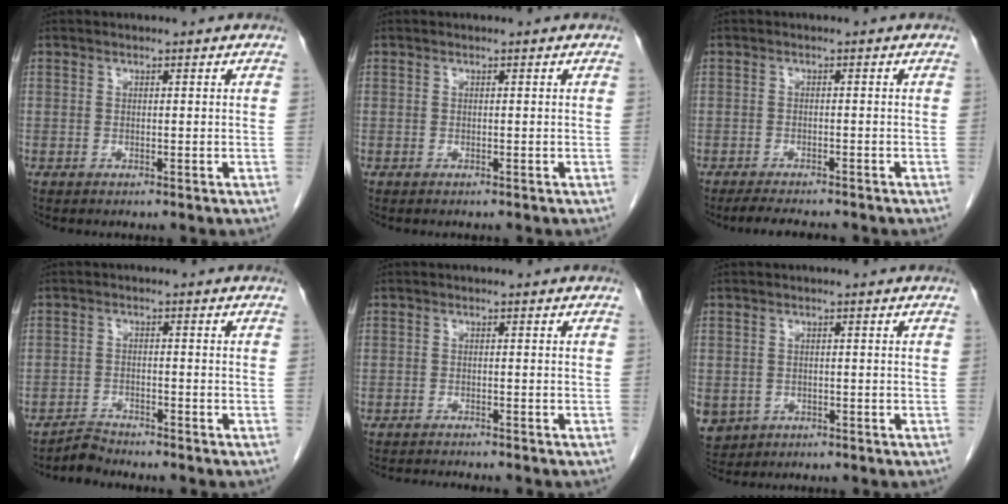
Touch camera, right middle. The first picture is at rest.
{"total": 0.0}
{"total": 5.4, "force": [-4.7, 1.0, 2.3], "torque": [-0.035, -0.011, -0.072]}
{"total": 2.1, "force": [-2.0, -0.1, -0.5], "torque": [0.013, -0.011, -0.037]}
{"total": 5.2, "force": [-4.9, 0.1, 1.6], "torque": [-0.018, -0.011, -0.072]}
{"total": 6.5, "force": [-2.4, 5.7, 2.2], "torque": [-0.062, -0.004, -0.030]}